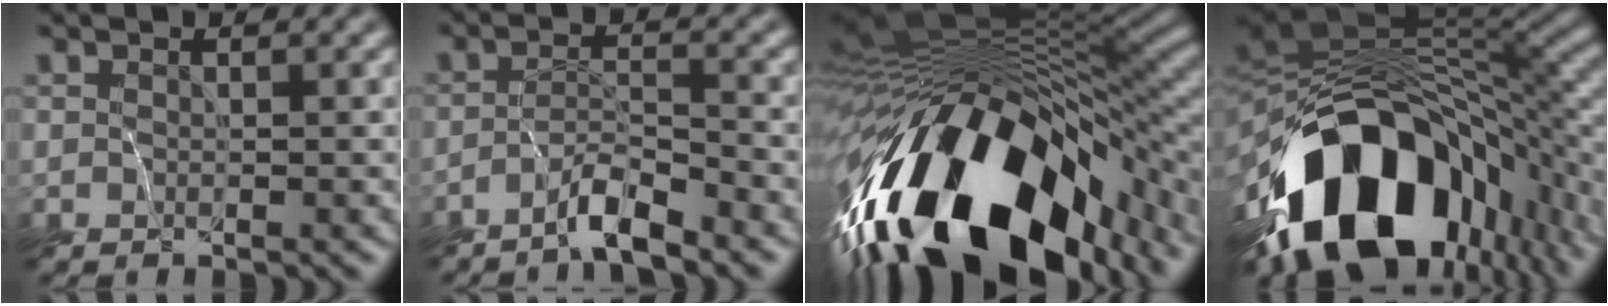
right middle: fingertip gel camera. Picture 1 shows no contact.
{"total": 3.4, "force": [-3.1, -0.4, 1.3], "torque": [-0.027, 0.002, -0.068]}
{"total": 16.3, "force": [-8.1, 6.0, 12.8], "torque": [-0.225, 0.004, -0.139]}
{"total": 16.7, "force": [-8.3, 8.3, 11.8], "torque": [-0.200, -0.023, -0.122]}